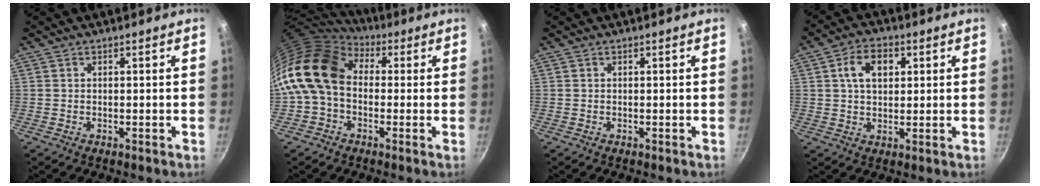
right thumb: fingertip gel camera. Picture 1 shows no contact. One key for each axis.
{"total": 14.9, "fx": 1.1, "fy": 11.1, "fz": 10.0, "tx": -0.175, "ty": 0.025, "tz": -0.002}
{"total": 0.0}
{"total": 7.5, "fx": 2.2, "fy": 5.0, "fz": 5.2, "tx": -0.069, "ty": 0.004, "tz": 0.032}